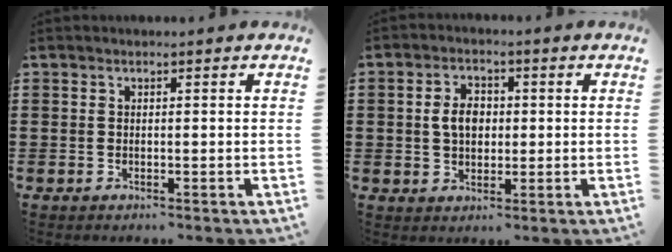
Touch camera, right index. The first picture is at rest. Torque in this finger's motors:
{"motor_torque": [0.53, 0.00, 0.42, 0.11]}